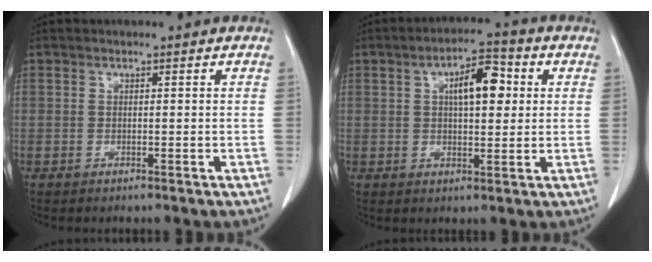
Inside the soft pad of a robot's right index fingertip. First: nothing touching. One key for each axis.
{"total": 7.6, "fx": 2.0, "fy": 2.9, "fz": 6.8, "tx": -0.108, "ty": 0.018, "tz": 0.029}